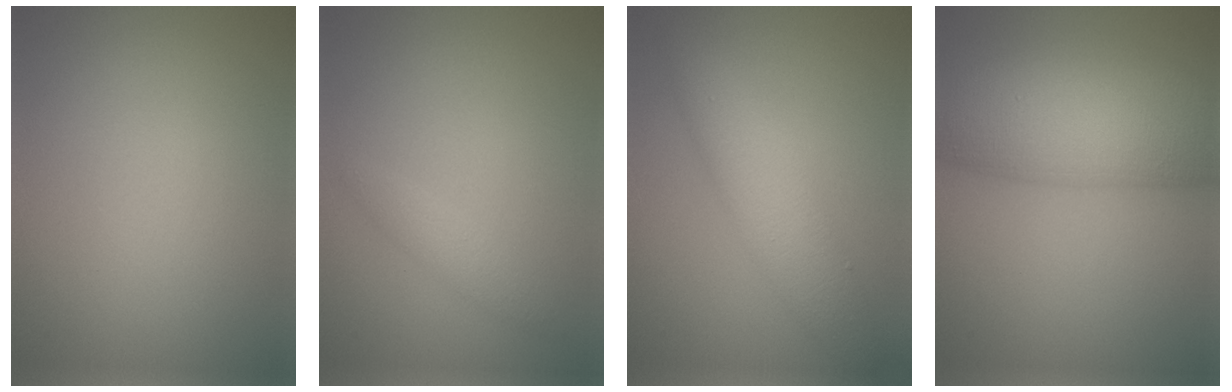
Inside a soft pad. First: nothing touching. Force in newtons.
{"total": 1.2, "press": 1.2, "slide": 0.1}
{"total": 4.3, "press": 4.3, "slide": 0.1}
{"total": 11.2, "press": 11.2, "slide": 0.4}